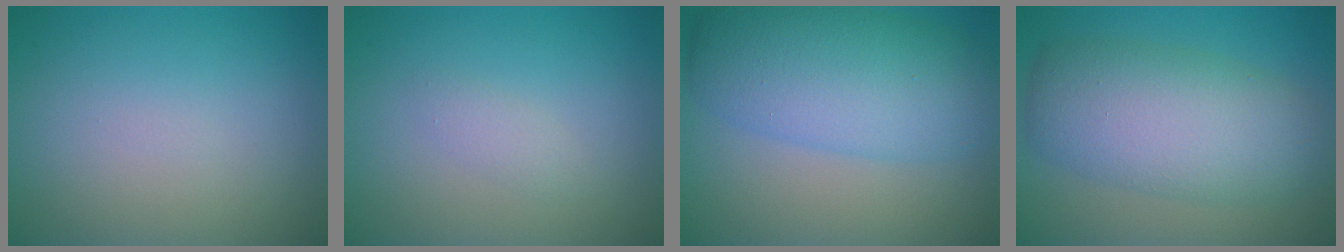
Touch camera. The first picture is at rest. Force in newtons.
{"total": 1.0, "press": 1.0, "slide": 0.1}
{"total": 8.2, "press": 8.2, "slide": 0.2}
{"total": 8.0, "press": 8.0, "slide": 0.3}